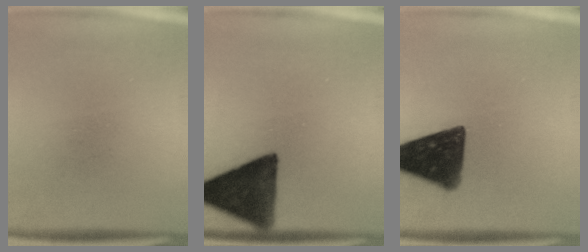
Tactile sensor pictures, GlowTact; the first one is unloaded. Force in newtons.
{"total": 14.2}
{"total": 13.9}